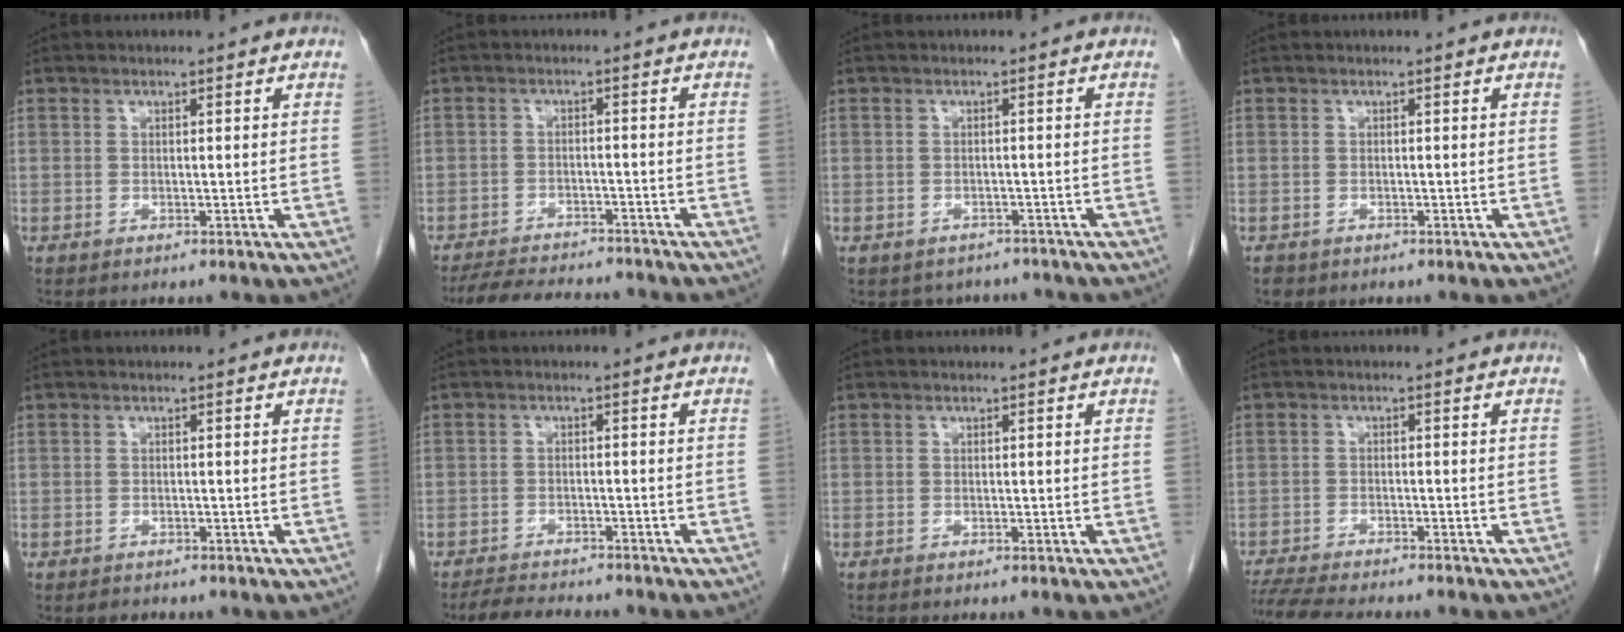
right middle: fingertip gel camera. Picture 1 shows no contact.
{"total": 10.7, "force": [-9.8, 2.4, 3.6], "torque": [-0.057, -0.003, -0.140]}
{"total": 4.7, "force": [-4.2, 2.2, 0.0], "torque": [0.005, 0.010, -0.049]}
{"total": 1.1, "force": [-0.9, 0.7, 0.2], "torque": [-0.011, 0.000, -0.014]}
{"total": 1.0, "force": [-0.9, 0.5, 0.1], "torque": [-0.008, -0.001, -0.012]}
{"total": 5.8, "force": [-5.3, 1.2, 1.8], "torque": [-0.030, -0.012, -0.085]}
{"total": 0.0}
{"total": 9.6, "force": [-8.6, 0.8, 4.2], "torque": [-0.066, -0.015, -0.135]}